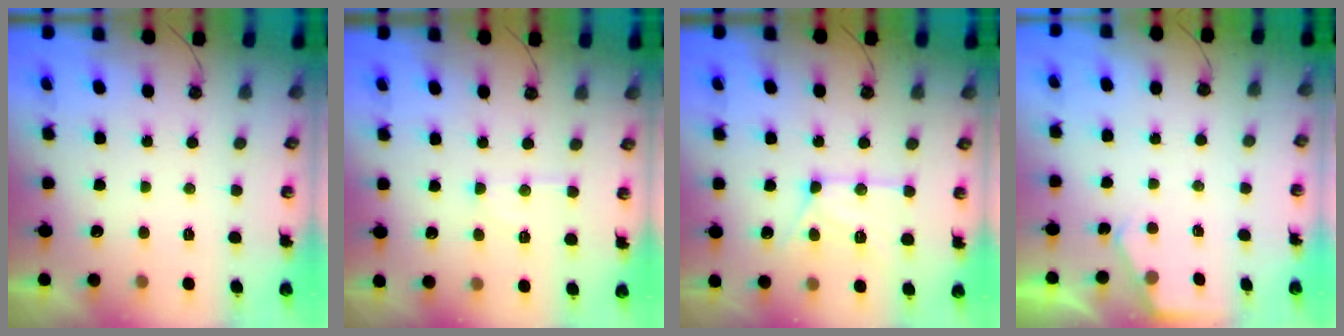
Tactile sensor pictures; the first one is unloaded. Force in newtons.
{"total": 8.4, "press": 8.3, "slide": 0.7}
{"total": 13.6, "press": 13.5, "slide": 1.4}
{"total": 2.1, "press": 2.1, "slide": 0.4}